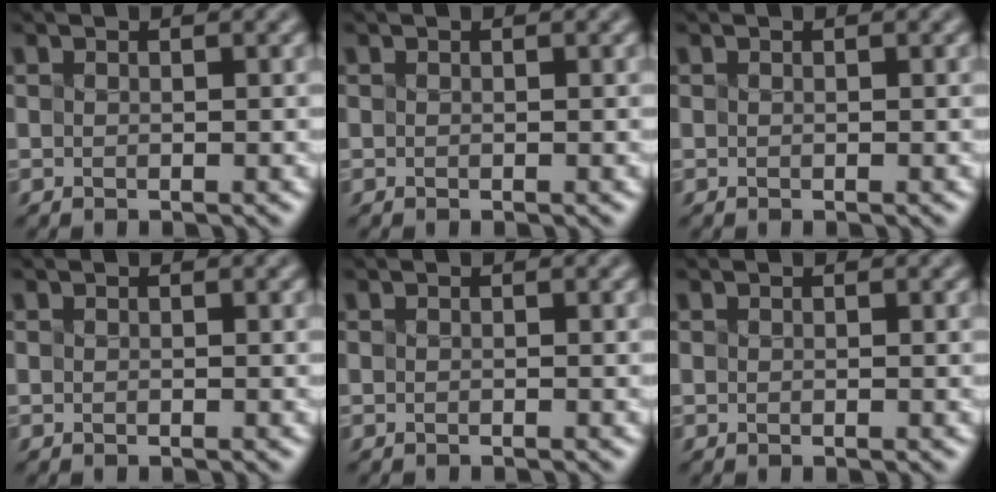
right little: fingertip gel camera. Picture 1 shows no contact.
{"total": 0.0}
{"total": 0.0}
{"total": 0.0}
{"total": 0.7, "force": [-0.7, 0.1, 0.2], "torque": [0.004, -0.002, -0.011]}
{"total": 0.0}